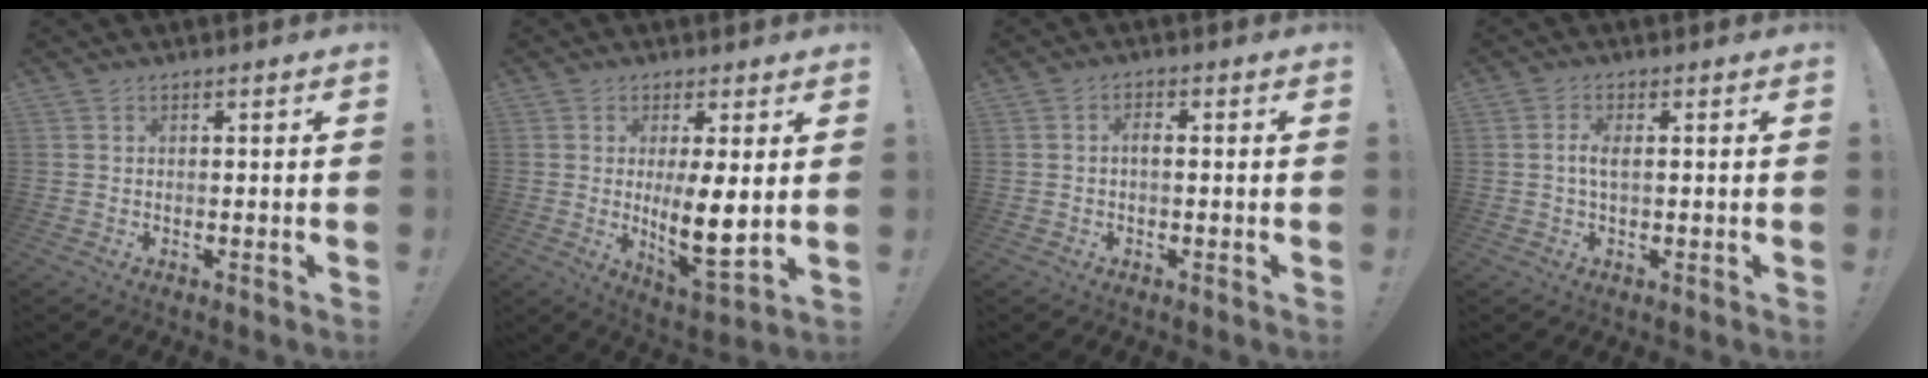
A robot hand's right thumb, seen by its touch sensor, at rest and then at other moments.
{"total": 11.1, "force": [0.4, 3.5, 10.5], "torque": [-0.165, -0.020, 0.007]}
{"total": 2.0, "force": [-0.5, 0.7, 1.8], "torque": [-0.039, 0.006, -0.010]}
{"total": 3.3, "force": [0.1, 0.9, 3.2], "torque": [-0.063, 0.000, -0.002]}